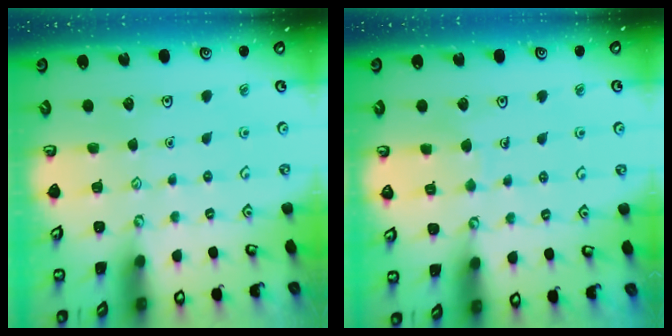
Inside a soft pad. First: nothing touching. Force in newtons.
{"total": 3.5, "press": 3.5, "slide": 0.2}